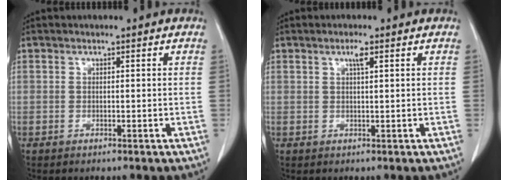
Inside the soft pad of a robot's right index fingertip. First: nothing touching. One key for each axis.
{"total": 1.6, "fx": 0.8, "fy": 0.0, "fz": 1.4, "tx": -0.026, "ty": 0.000, "tz": 0.013}